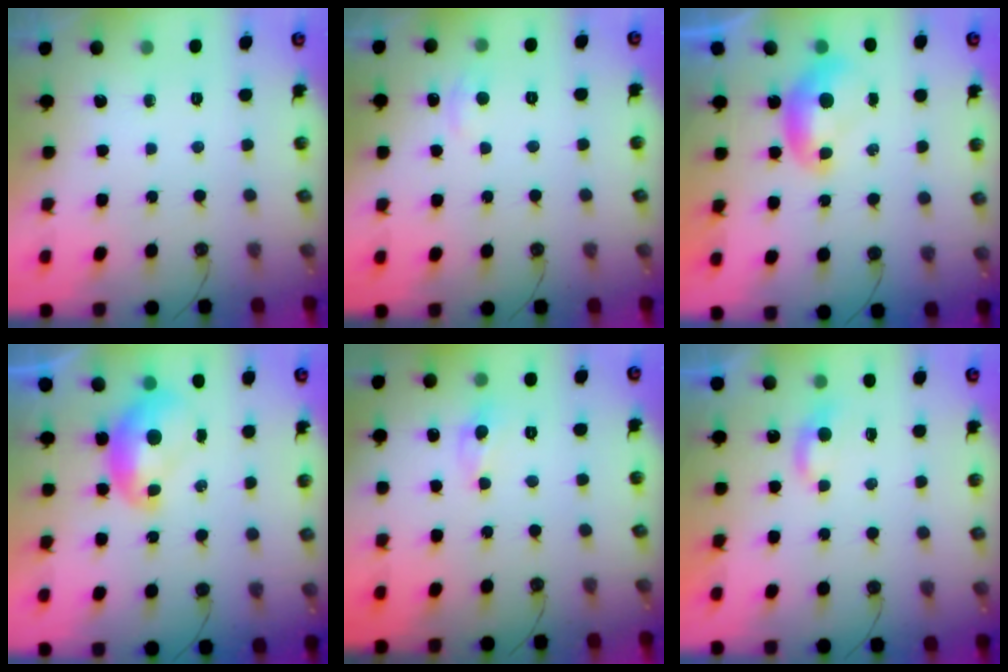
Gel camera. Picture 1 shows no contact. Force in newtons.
{"total": 3.4, "press": 3.4, "slide": 0.4}
{"total": 0.0}
{"total": 1.6, "press": 1.6, "slide": 0.3}
{"total": 0.0}
{"total": 1.7, "press": 1.7, "slide": 0.4}